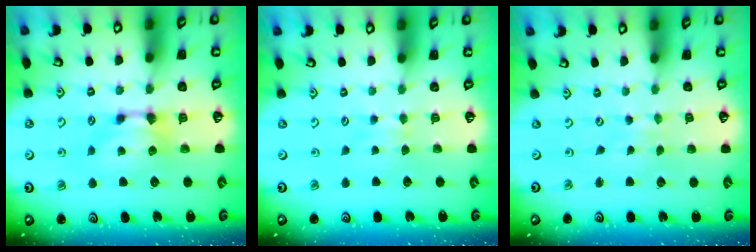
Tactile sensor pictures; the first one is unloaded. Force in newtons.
{"total": 2.8, "press": 2.8, "slide": 0.3}
{"total": 5.1, "press": 5.1, "slide": 0.3}